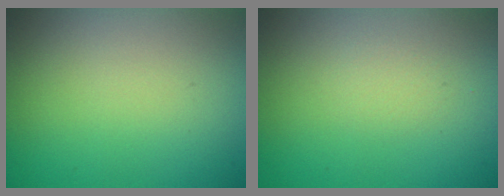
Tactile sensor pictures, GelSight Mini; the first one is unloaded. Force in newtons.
{"total": 0.9, "press": 0.9, "slide": 0.1}